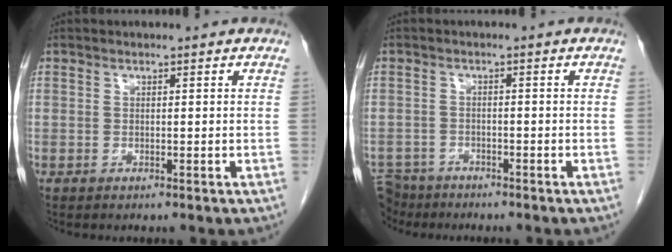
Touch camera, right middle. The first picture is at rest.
{"total": 6.0, "force": [-5.2, 2.9, 0.4], "torque": [-0.013, -0.001, -0.092]}